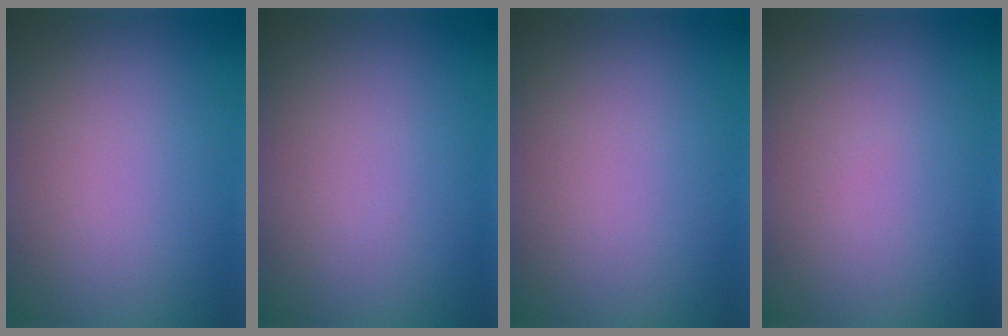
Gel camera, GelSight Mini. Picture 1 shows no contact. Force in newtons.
{"total": 0.0}
{"total": 0.0}
{"total": 0.0}